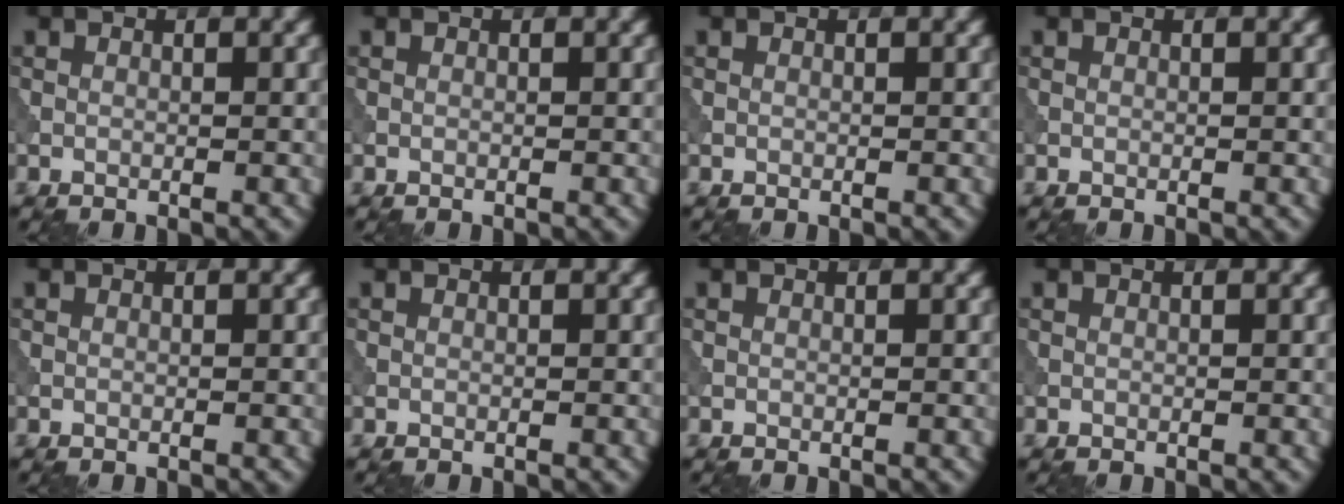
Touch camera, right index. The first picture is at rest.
{"total": 0.0}
{"total": 0.0}
{"total": 0.0}
{"total": 0.0}
{"total": 0.0}
{"total": 0.0}
{"total": 0.0}